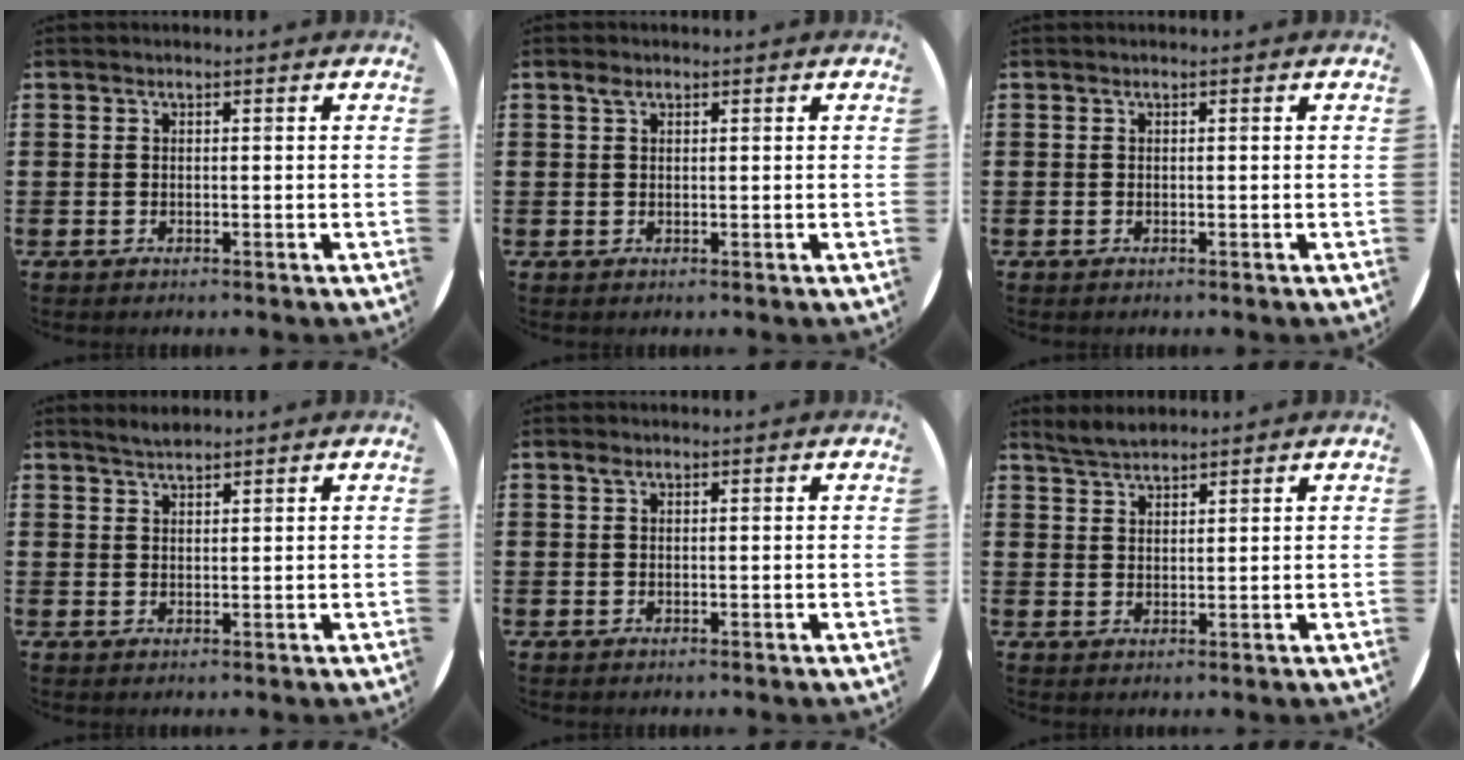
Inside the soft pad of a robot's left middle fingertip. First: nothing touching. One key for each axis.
{"total": 1.0, "fx": 0.6, "fy": 0.7, "fz": 0.4, "tx": -0.001, "ty": 0.001, "tz": 0.009}
{"total": 0.0}
{"total": 1.8, "fx": 1.8, "fy": 0.2, "fz": 0.4, "tx": -0.008, "ty": 0.003, "tz": 0.034}
{"total": 0.7, "fx": 0.4, "fy": 0.5, "fz": 0.3, "tx": 0.001, "ty": 0.000, "tz": 0.006}
{"total": 2.8, "fx": 2.7, "fy": 0.5, "fz": 0.6, "tx": -0.016, "ty": 0.002, "tz": 0.051}